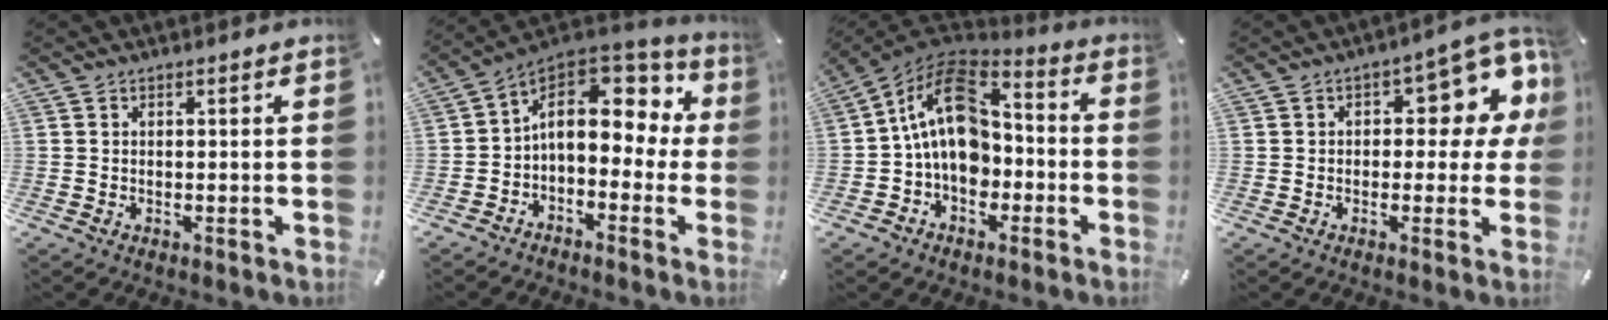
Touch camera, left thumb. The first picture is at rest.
{"total": 12.5, "force": [3.5, 8.0, 8.9], "torque": [-0.144, -0.022, 0.058]}
{"total": 15.6, "force": [-0.4, 11.8, 10.2], "torque": [-0.188, 0.008, -0.008]}
{"total": 11.6, "force": [4.3, 5.8, 9.1], "torque": [-0.103, -0.032, 0.070]}